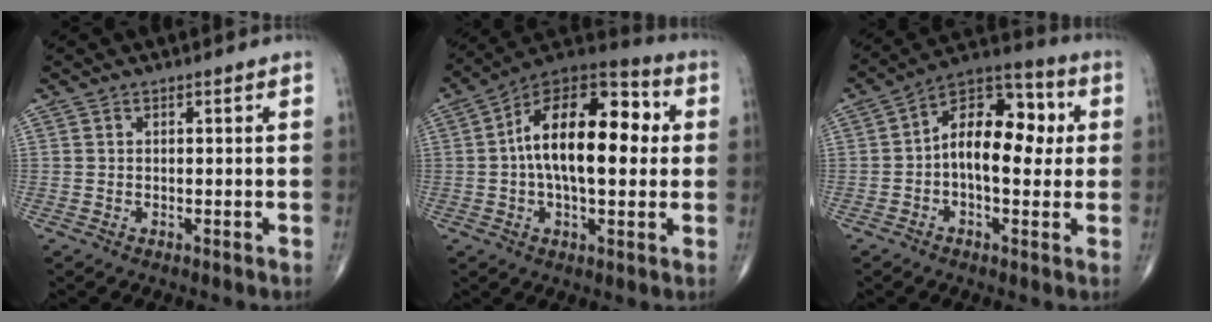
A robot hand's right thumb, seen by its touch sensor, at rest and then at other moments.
{"total": 20.2, "force": [1.9, 10.0, 17.5], "torque": [-0.260, 0.035, 0.018]}
{"total": 14.7, "force": [0.8, 8.2, 12.1], "torque": [-0.158, 0.037, 0.000]}